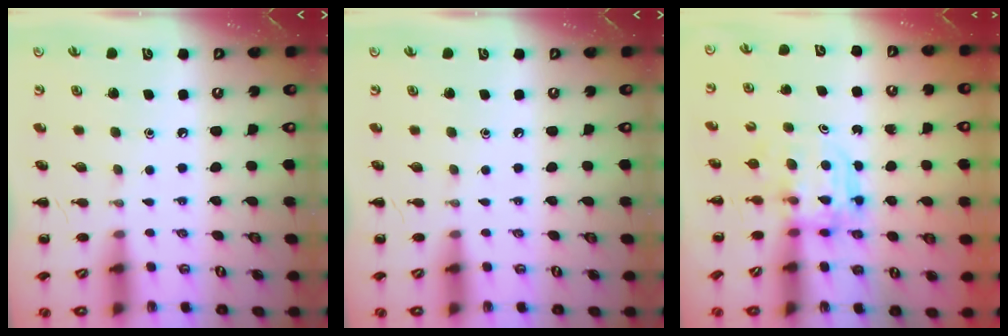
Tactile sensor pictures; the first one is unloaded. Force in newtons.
{"total": 0.0}
{"total": 3.8, "press": 3.8, "slide": 0.3}